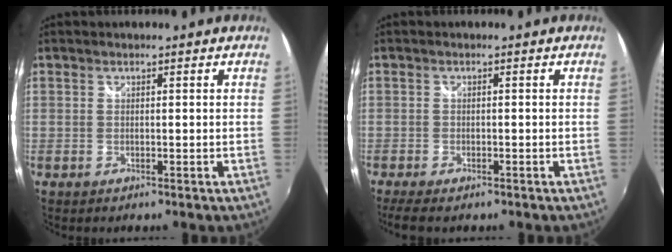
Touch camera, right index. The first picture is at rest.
{"total": 5.1, "force": [-3.9, 1.6, 2.9], "torque": [-0.072, -0.022, -0.069]}